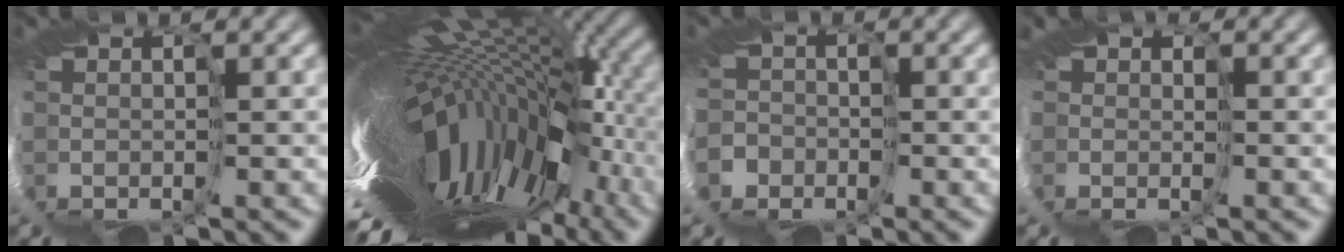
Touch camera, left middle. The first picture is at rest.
{"total": 14.5, "force": [-0.6, 4.2, 13.8], "torque": [-0.159, -0.027, 0.007]}
{"total": 4.8, "force": [-3.1, 3.2, -1.6], "torque": [0.013, -0.026, -0.062]}
{"total": 2.1, "force": [-0.7, 1.9, 0.6], "torque": [0.002, -0.002, -0.021]}